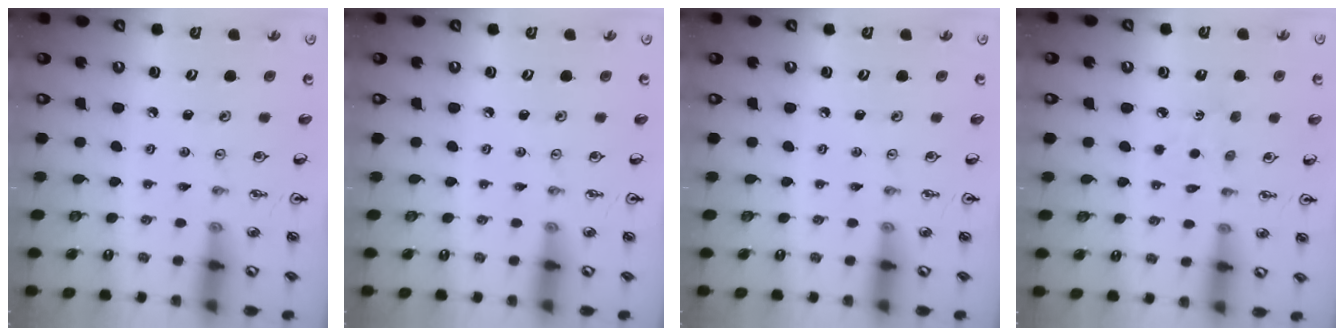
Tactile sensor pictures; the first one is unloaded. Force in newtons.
{"total": 0.0}
{"total": 0.0}
{"total": 3.7, "press": 3.7, "slide": 0.5}